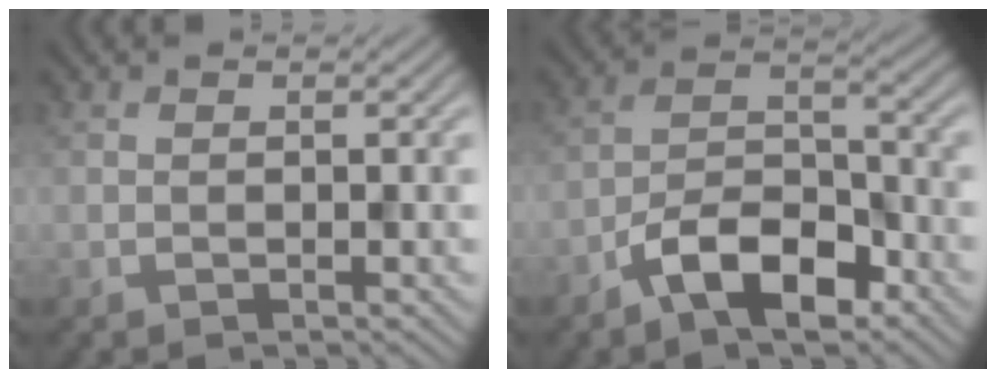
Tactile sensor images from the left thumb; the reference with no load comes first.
{"total": 8.1, "force": [-5.2, 3.4, 5.3], "torque": [-0.089, 0.011, -0.112]}